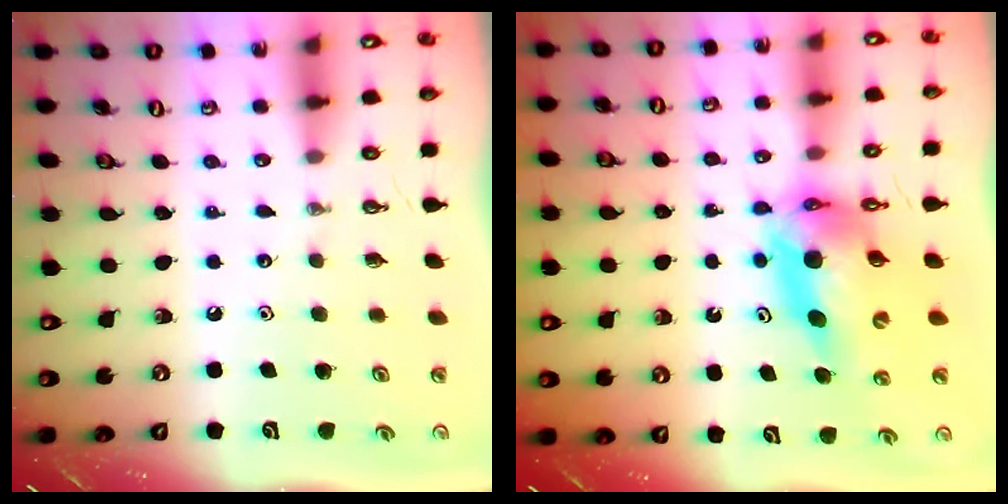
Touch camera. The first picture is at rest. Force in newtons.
{"total": 12.8, "press": 12.7, "slide": 1.2}